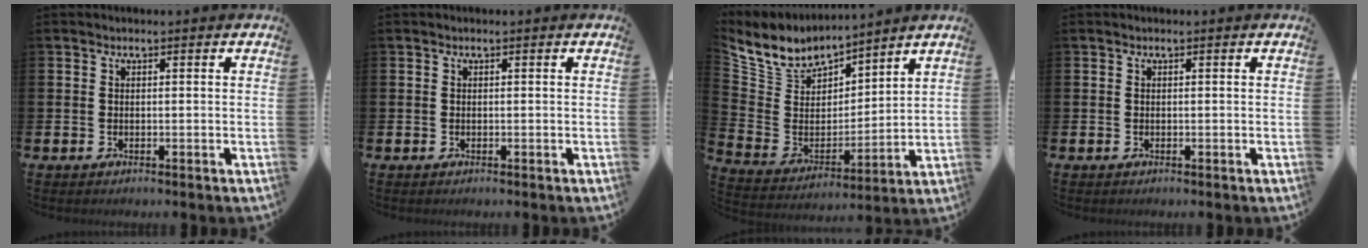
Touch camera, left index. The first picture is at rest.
{"total": 0.0}
{"total": 7.5, "force": [6.9, 2.8, 0.5], "torque": [-0.062, -0.058, 0.125]}
{"total": 0.0}